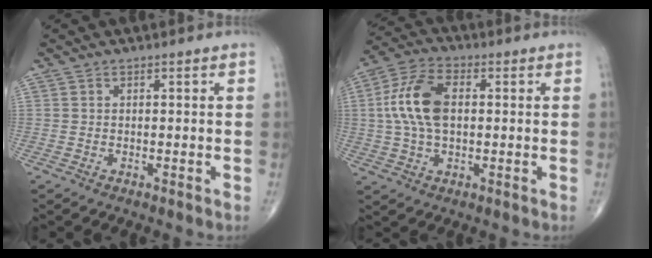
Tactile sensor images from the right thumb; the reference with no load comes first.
{"total": 11.7, "force": [1.1, 6.6, 9.6], "torque": [-0.197, 0.019, 0.018]}